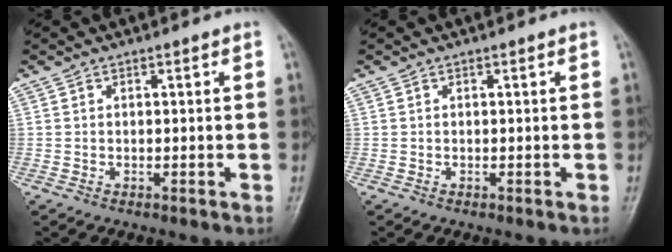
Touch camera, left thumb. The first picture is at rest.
{"total": 0.0}